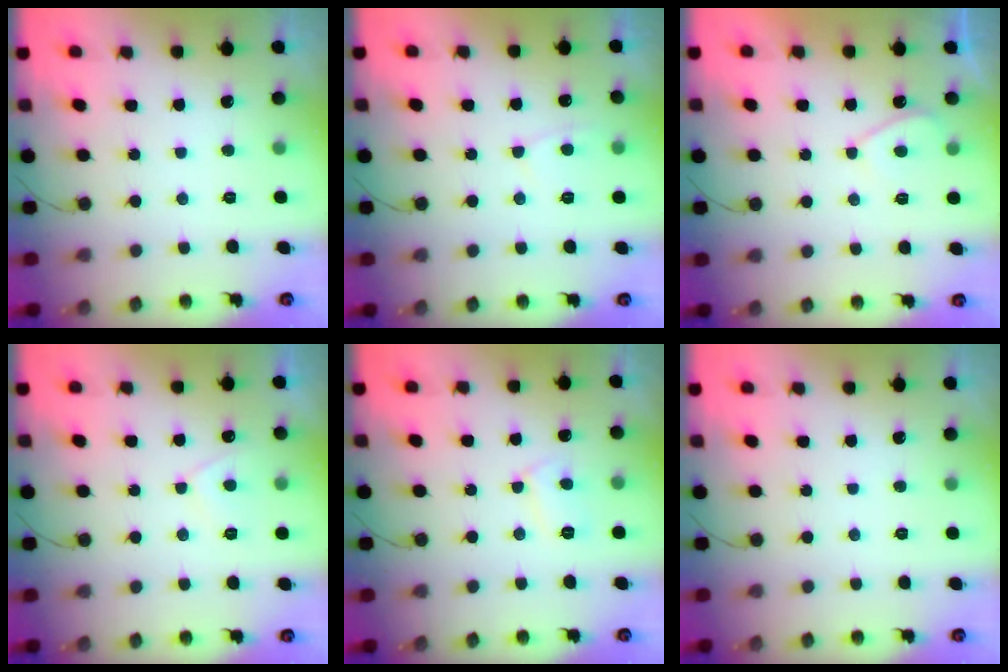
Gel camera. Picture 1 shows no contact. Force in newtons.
{"total": 3.9, "press": 3.9, "slide": 0.5}
{"total": 2.8, "press": 2.7, "slide": 0.5}
{"total": 3.0, "press": 3.0, "slide": 0.4}
{"total": 5.8, "press": 5.8, "slide": 0.6}
{"total": 0.0}